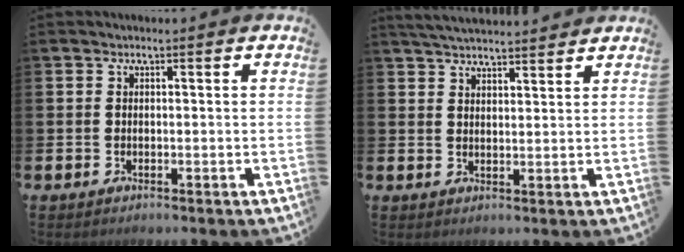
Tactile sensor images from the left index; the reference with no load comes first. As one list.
[{"total": 3.9, "force": [3.9, 0.2, 0.5], "torque": [-0.013, -0.019, 0.071]}]